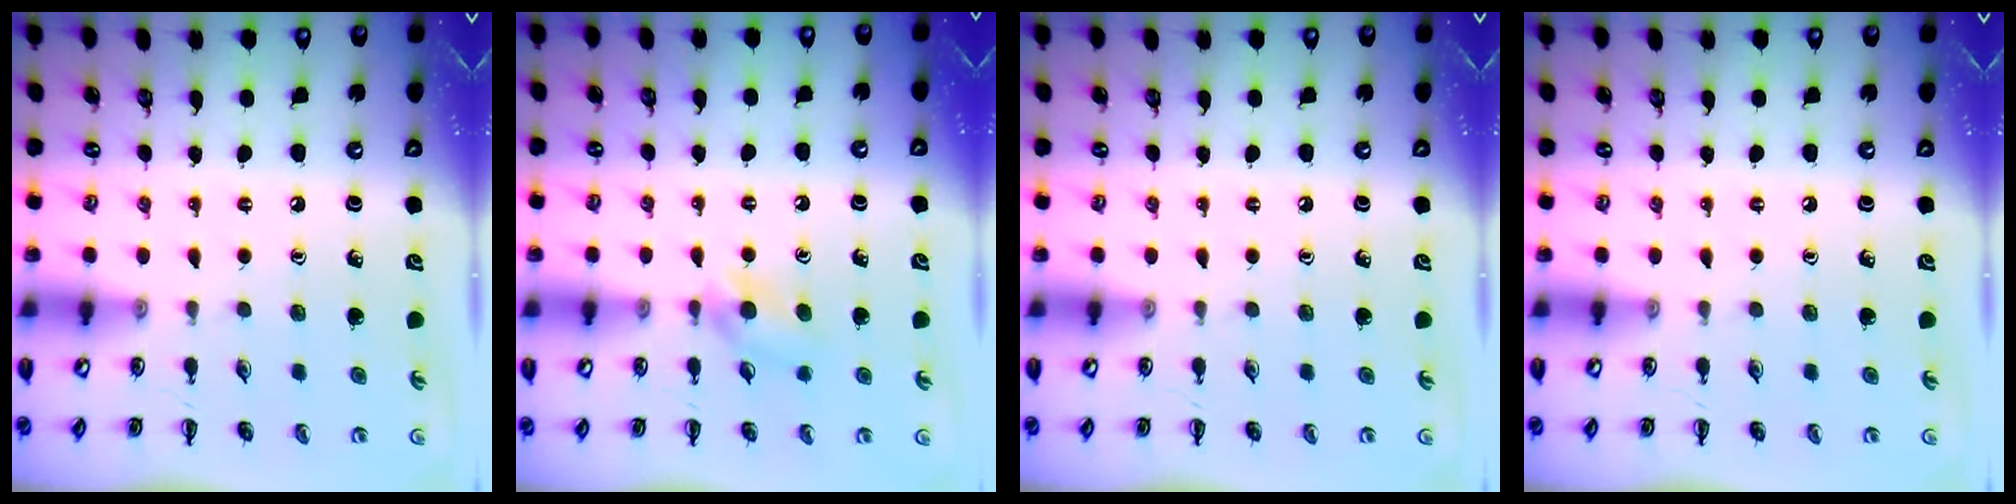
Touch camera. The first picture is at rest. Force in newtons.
{"total": 5.5, "press": 5.0, "slide": 2.2}
{"total": 0.0}
{"total": 0.0}